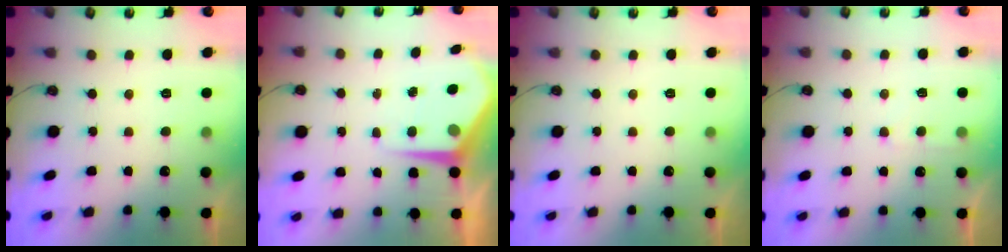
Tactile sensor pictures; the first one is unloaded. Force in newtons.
{"total": 5.7, "press": 5.7, "slide": 0.4}
{"total": 0.0}
{"total": 4.3, "press": 4.2, "slide": 0.6}